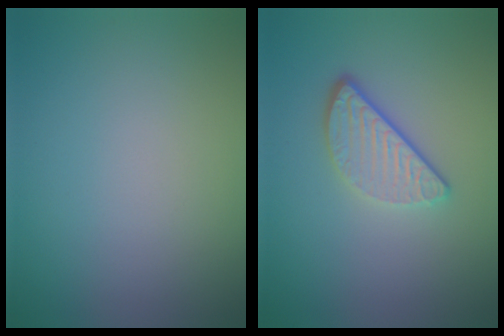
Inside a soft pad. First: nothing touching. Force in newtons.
{"total": 3.3, "press": 2.6, "slide": 2.0}